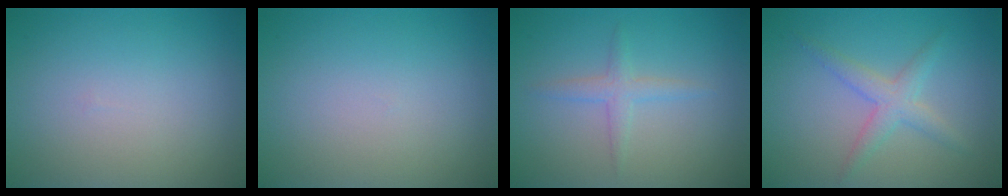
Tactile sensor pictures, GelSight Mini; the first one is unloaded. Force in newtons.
{"total": 0.0}
{"total": 1.7, "press": 1.7, "slide": 0.1}
{"total": 2.5, "press": 2.5, "slide": 0.1}